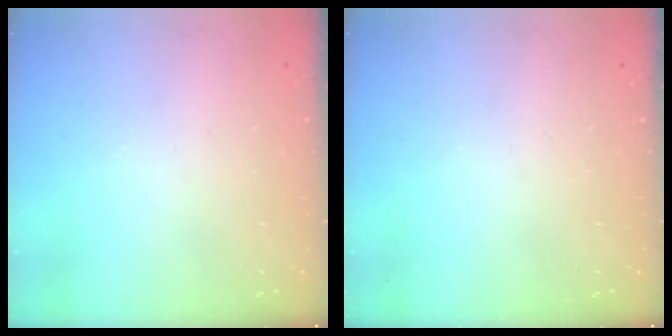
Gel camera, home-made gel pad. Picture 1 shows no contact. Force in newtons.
{"total": 0.0}